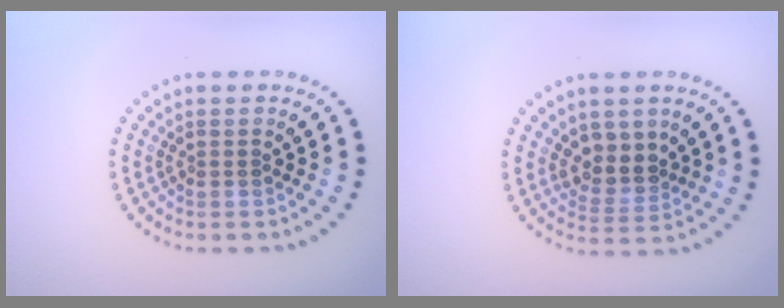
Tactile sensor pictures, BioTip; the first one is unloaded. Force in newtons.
{"total": 3.0, "press": 2.5, "slide": 1.7}